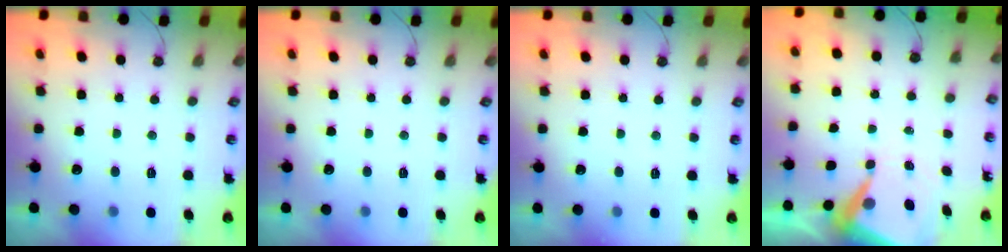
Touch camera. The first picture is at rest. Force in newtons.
{"total": 0.0}
{"total": 2.8, "press": 2.8, "slide": 0.5}
{"total": 9.3, "press": 9.3, "slide": 0.8}